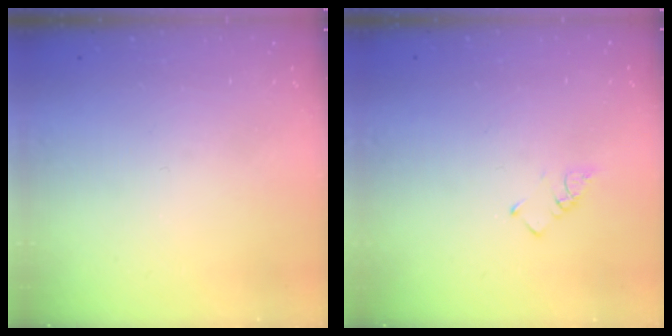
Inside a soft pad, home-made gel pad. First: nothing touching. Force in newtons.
{"total": 1.9, "press": 1.9, "slide": 0.3}